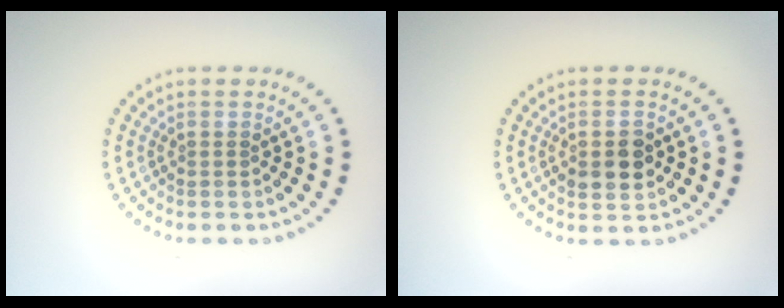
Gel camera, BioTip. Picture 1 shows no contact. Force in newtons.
{"total": 3.0, "press": 3.0, "slide": 0.2}